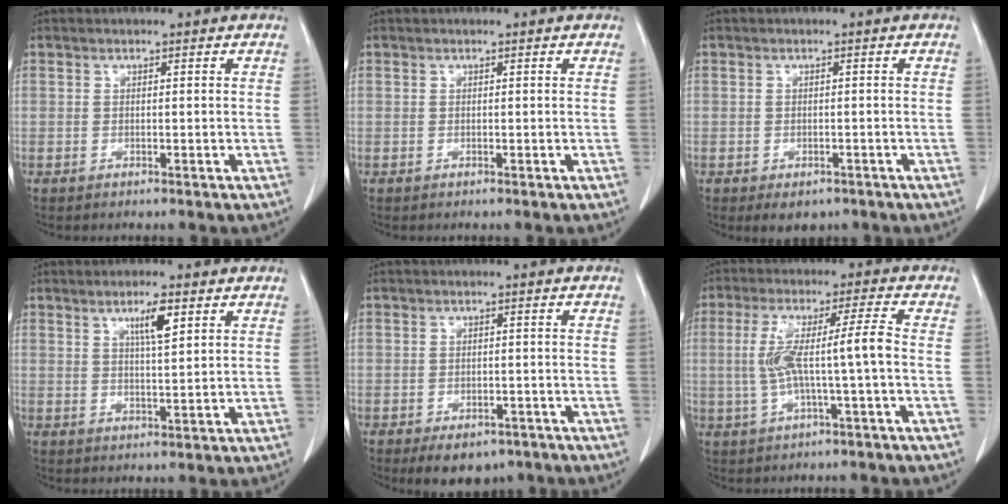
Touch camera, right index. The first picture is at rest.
{"total": 0.0}
{"total": 3.2, "force": [-2.0, 2.0, 1.3], "torque": [-0.008, 0.000, -0.018]}
{"total": 4.4, "force": [2.2, 0.4, 3.8], "torque": [-0.065, -0.002, 0.038]}
{"total": 6.7, "force": [-4.8, 3.7, 2.7], "torque": [-0.027, 0.003, -0.062]}
{"total": 8.3, "force": [-0.7, -0.3, 8.2], "torque": [-0.160, 0.022, -0.008]}